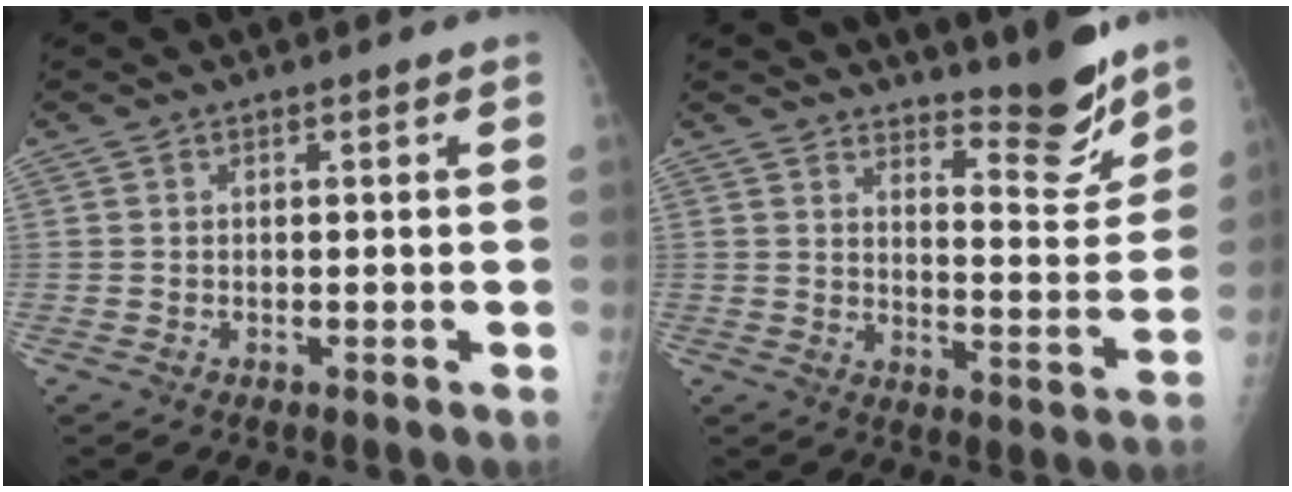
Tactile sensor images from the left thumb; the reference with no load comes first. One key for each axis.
{"total": 10.4, "fx": 9.4, "fy": 1.8, "fz": 4.2, "tx": -0.037, "ty": -0.092, "tz": 0.141}